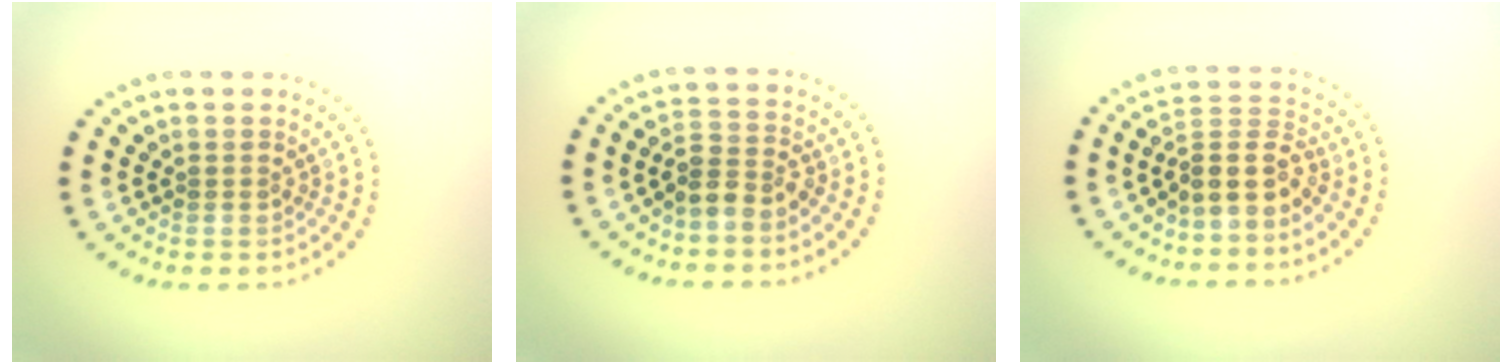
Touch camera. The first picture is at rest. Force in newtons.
{"total": 2.7, "press": 2.4, "slide": 1.2}
{"total": 3.8, "press": 3.0, "slide": 2.4}